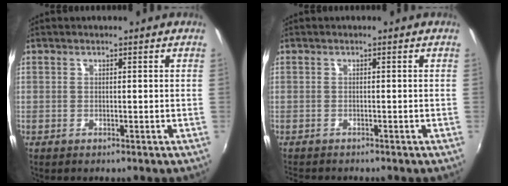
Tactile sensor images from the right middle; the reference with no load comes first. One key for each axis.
{"total": 2.4, "fx": -2.3, "fy": 0.5, "fz": 0.6, "tx": -0.021, "ty": -0.016, "tz": -0.040}